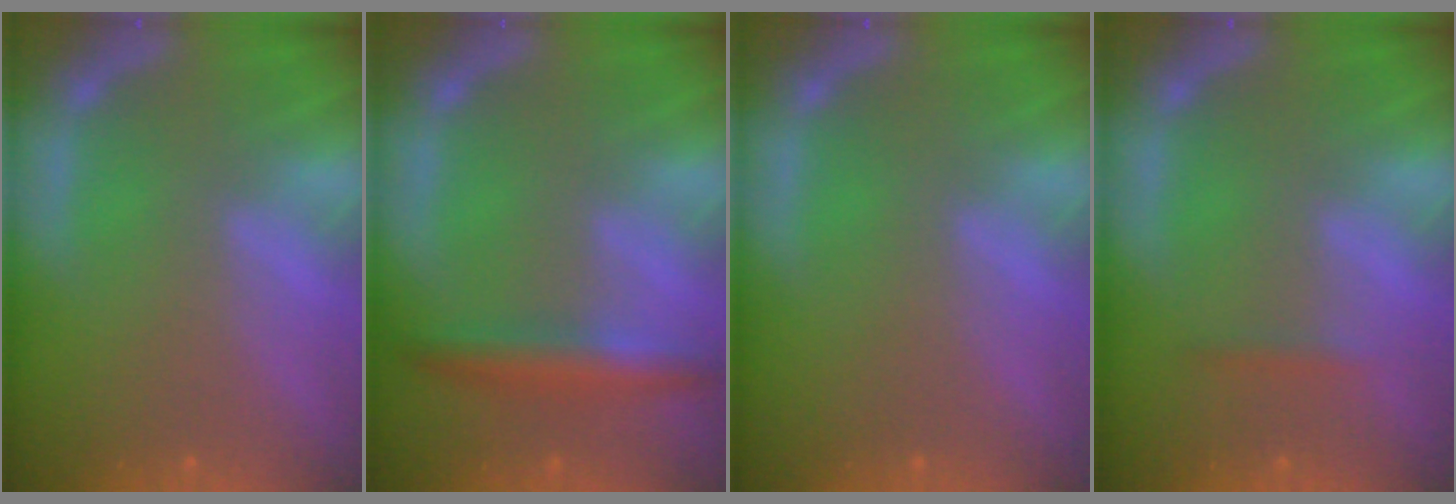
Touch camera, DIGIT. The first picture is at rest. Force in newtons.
{"total": 4.0}
{"total": 0.0}
{"total": 0.9}